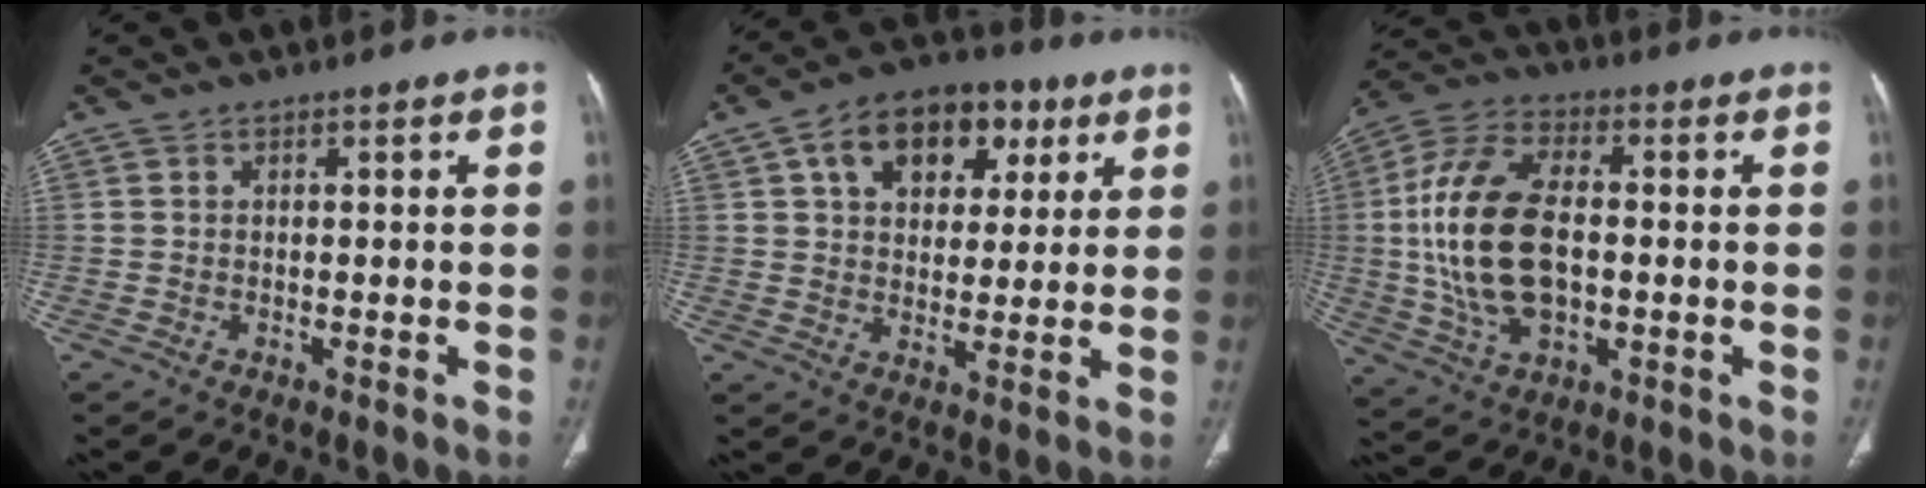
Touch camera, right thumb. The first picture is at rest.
{"total": 14.5, "force": [6.0, 9.7, 9.0], "torque": [-0.101, 0.003, 0.091]}
{"total": 18.8, "force": [-0.1, 10.6, 15.5], "torque": [-0.312, 0.014, 0.003]}